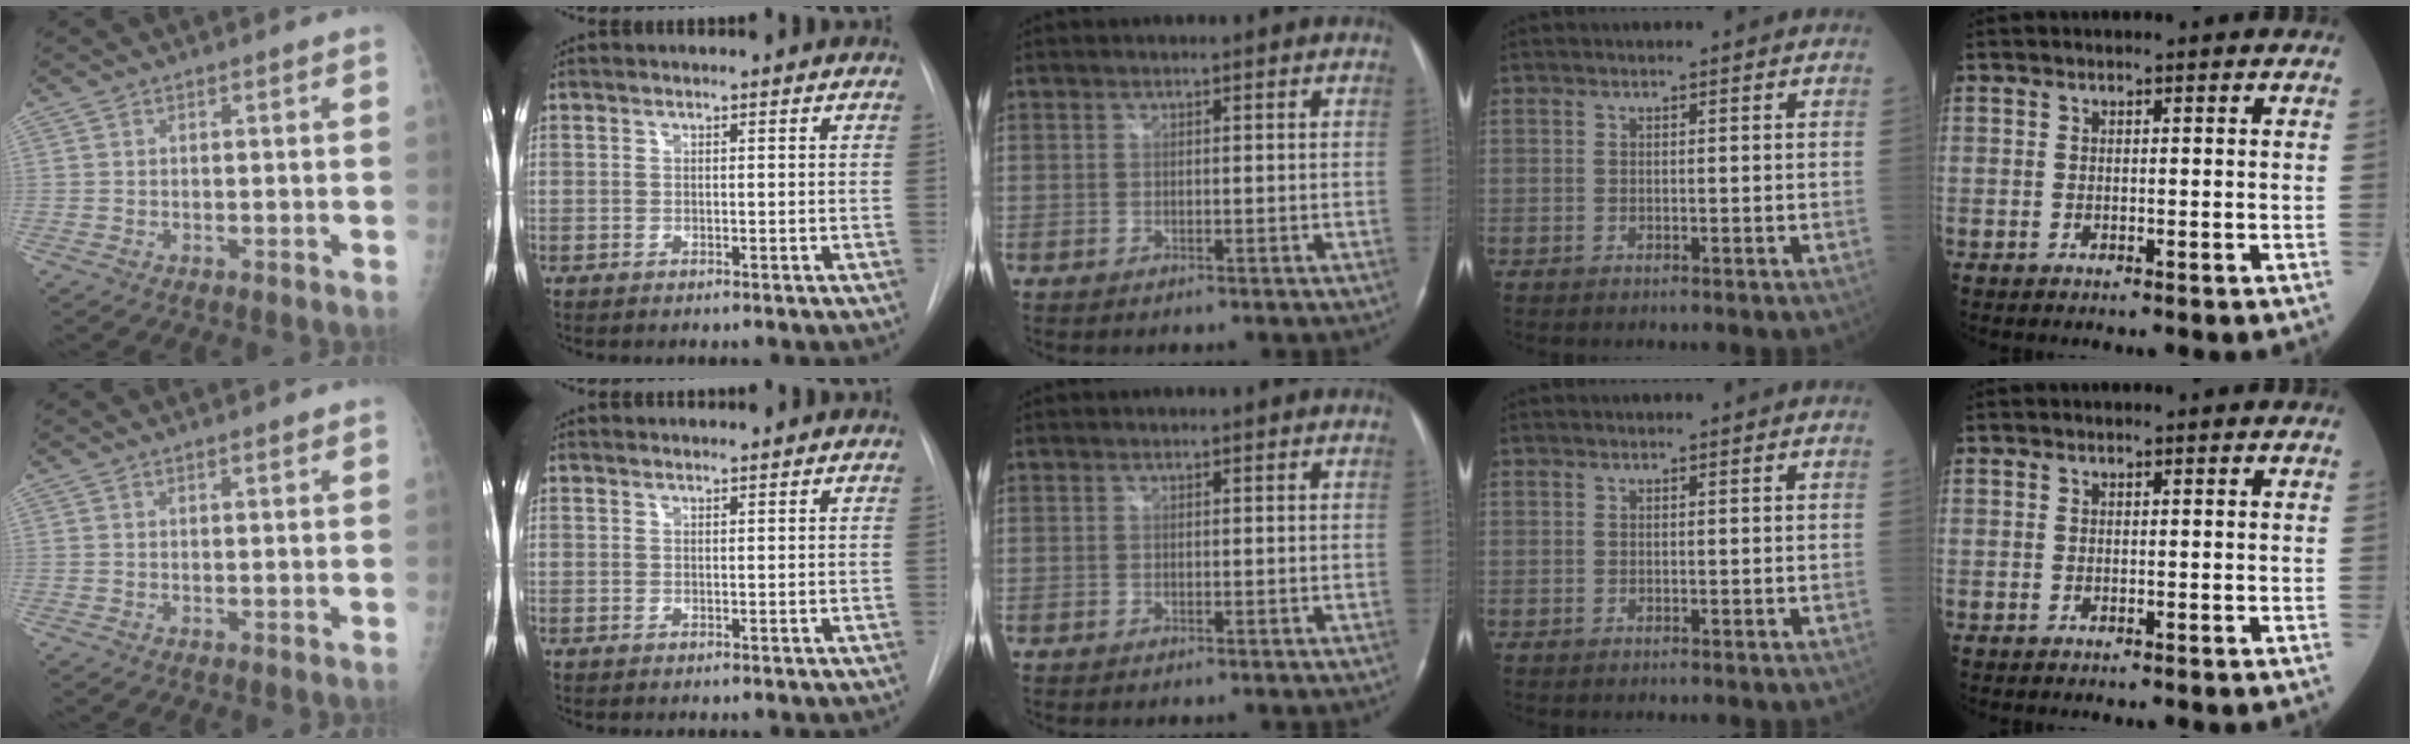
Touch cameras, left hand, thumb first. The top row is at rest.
{"thumb": {"total": 1.1, "force": [0.8, 0.2, 0.8], "torque": [-0.011, -0.003, 0.012]}, "index": {"total": 0.9, "force": [0.9, 0.0, -0.1], "torque": [-0.006, 0.008, 0.020]}}